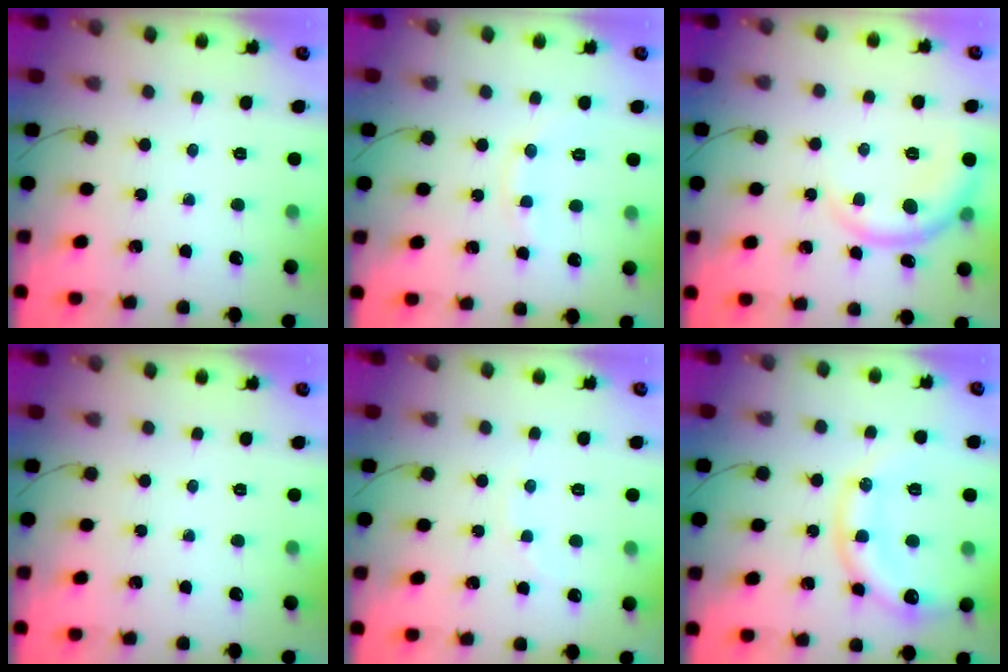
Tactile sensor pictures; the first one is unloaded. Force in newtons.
{"total": 7.6, "press": 7.6, "slide": 0.9}
{"total": 7.0, "press": 7.0, "slide": 0.9}
{"total": 0.0}
{"total": 5.1, "press": 5.0, "slide": 0.8}
{"total": 15.9, "press": 15.8, "slide": 2.0}